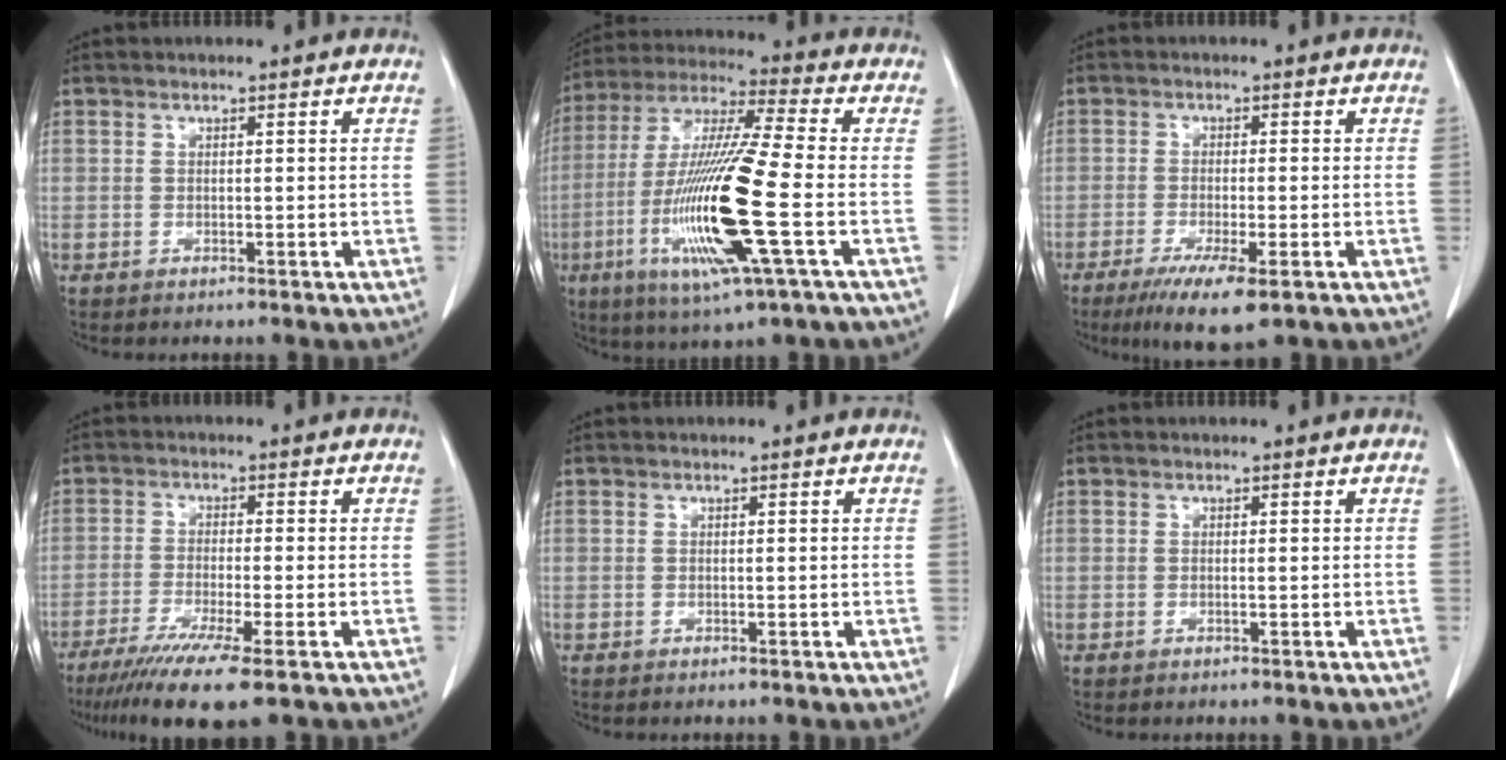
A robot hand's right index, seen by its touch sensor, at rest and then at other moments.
{"total": 18.9, "force": [-4.8, 0.5, 18.3], "torque": [-0.386, -0.021, -0.094]}
{"total": 7.2, "force": [-4.1, 0.8, 5.9], "torque": [-0.105, -0.021, -0.066]}
{"total": 10.2, "force": [-6.8, -0.1, 7.5], "torque": [-0.127, -0.028, -0.109]}
{"total": 0.0}
{"total": 0.0}